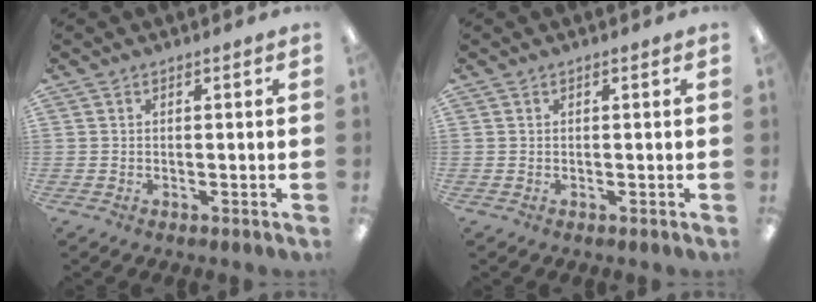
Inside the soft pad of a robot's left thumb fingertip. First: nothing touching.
{"total": 0.0}